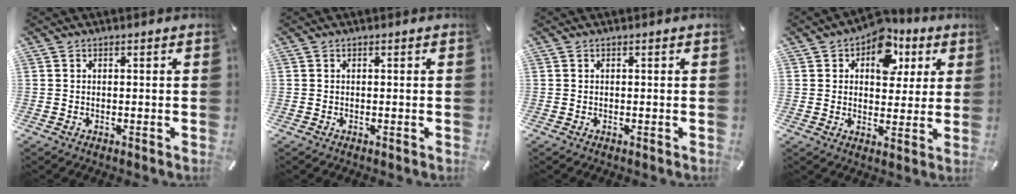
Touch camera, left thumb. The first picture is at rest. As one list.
[{"total": 0.0}, {"total": 0.0}, {"total": 10.9, "force": [4.9, 7.5, 6.1], "torque": [-0.077, -0.018, 0.083]}]